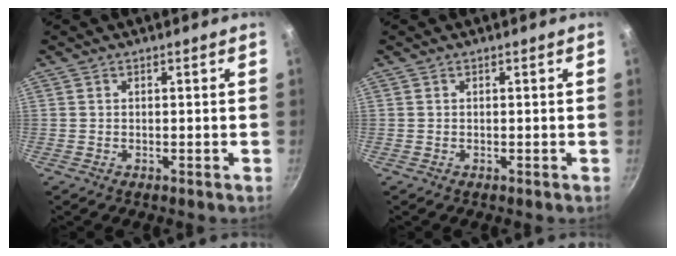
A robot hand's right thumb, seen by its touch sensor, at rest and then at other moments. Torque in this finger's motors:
{"motor_torque": [0.48, 0.49, 0.00, 0.00, 0.00]}